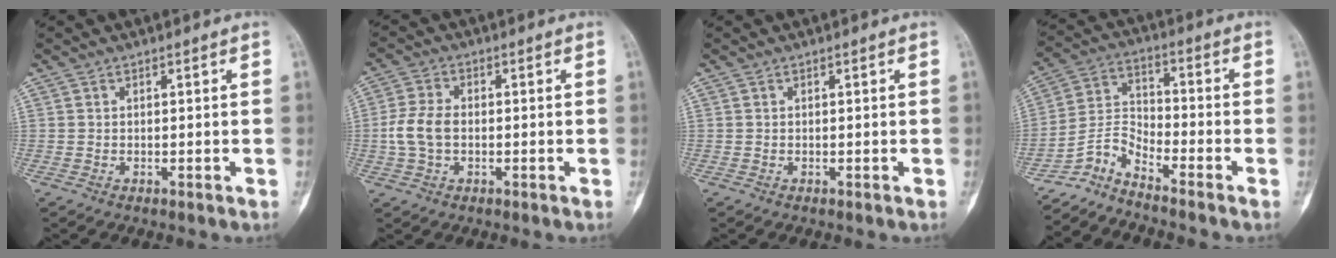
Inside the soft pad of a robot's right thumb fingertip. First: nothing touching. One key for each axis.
{"total": 6.4, "fx": -0.6, "fy": 4.1, "fz": 4.8, "tx": -0.107, "ty": 0.013, "tz": -0.015}
{"total": 0.0}
{"total": 6.2, "fx": -5.8, "fy": 0.5, "fz": 2.2, "tx": -0.052, "ty": 0.051, "tz": -0.124}